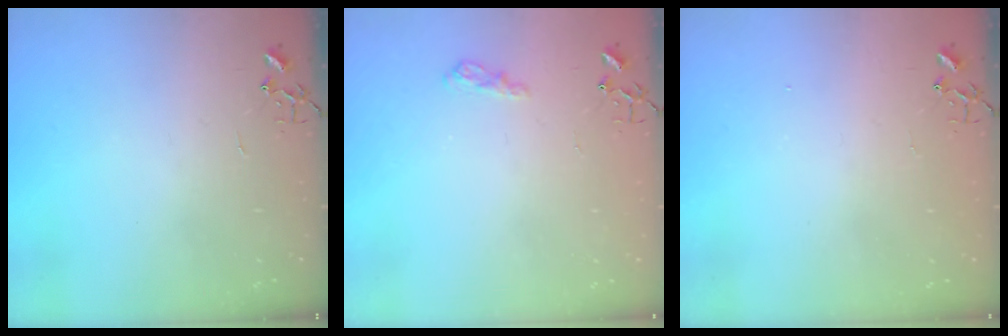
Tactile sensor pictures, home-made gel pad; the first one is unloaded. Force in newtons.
{"total": 9.8, "press": 9.7, "slide": 1.0}
{"total": 1.3, "press": 1.2, "slide": 0.1}